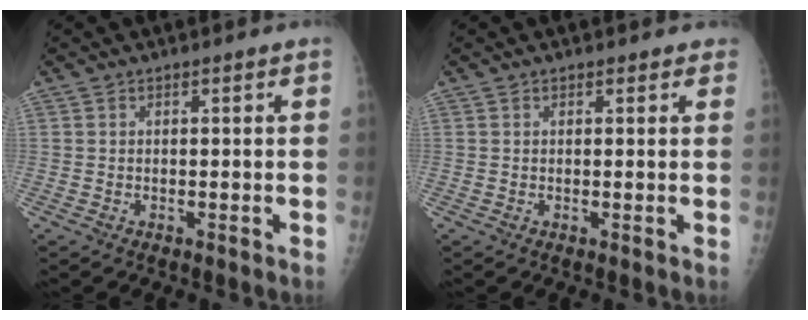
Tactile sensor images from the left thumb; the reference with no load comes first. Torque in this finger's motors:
{"motor_torque": [-0.16, -0.01, -0.08, -0.08, 0.02]}